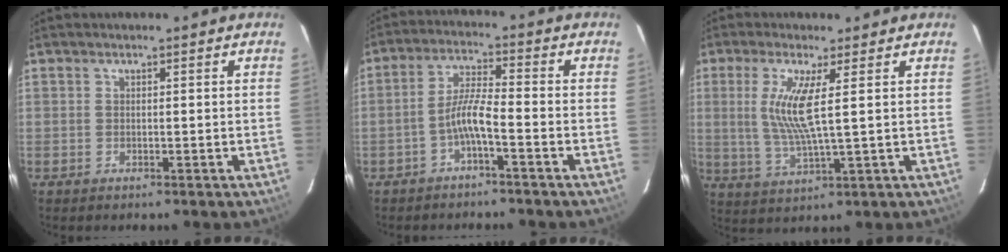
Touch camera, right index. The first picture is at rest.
{"total": 4.9, "force": [-2.6, 0.2, 4.2], "torque": [-0.093, 0.014, -0.049]}
{"total": 8.2, "force": [2.0, 0.5, 8.0], "torque": [-0.165, -0.012, 0.043]}